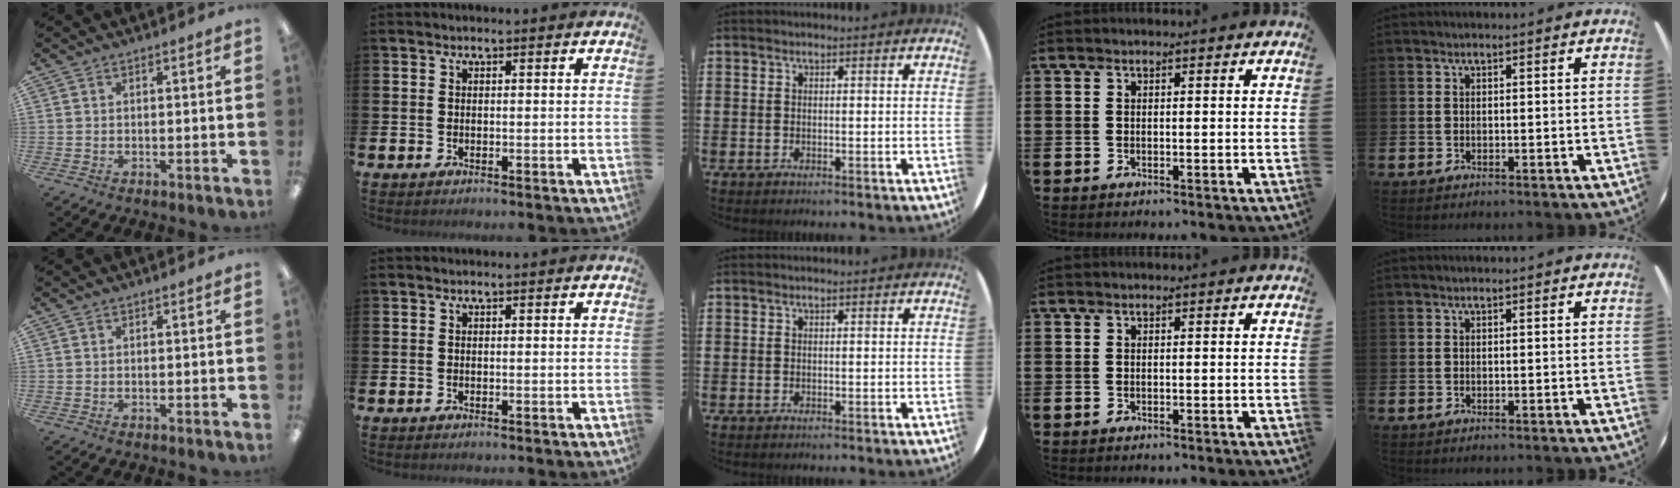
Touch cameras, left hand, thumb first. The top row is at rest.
{}